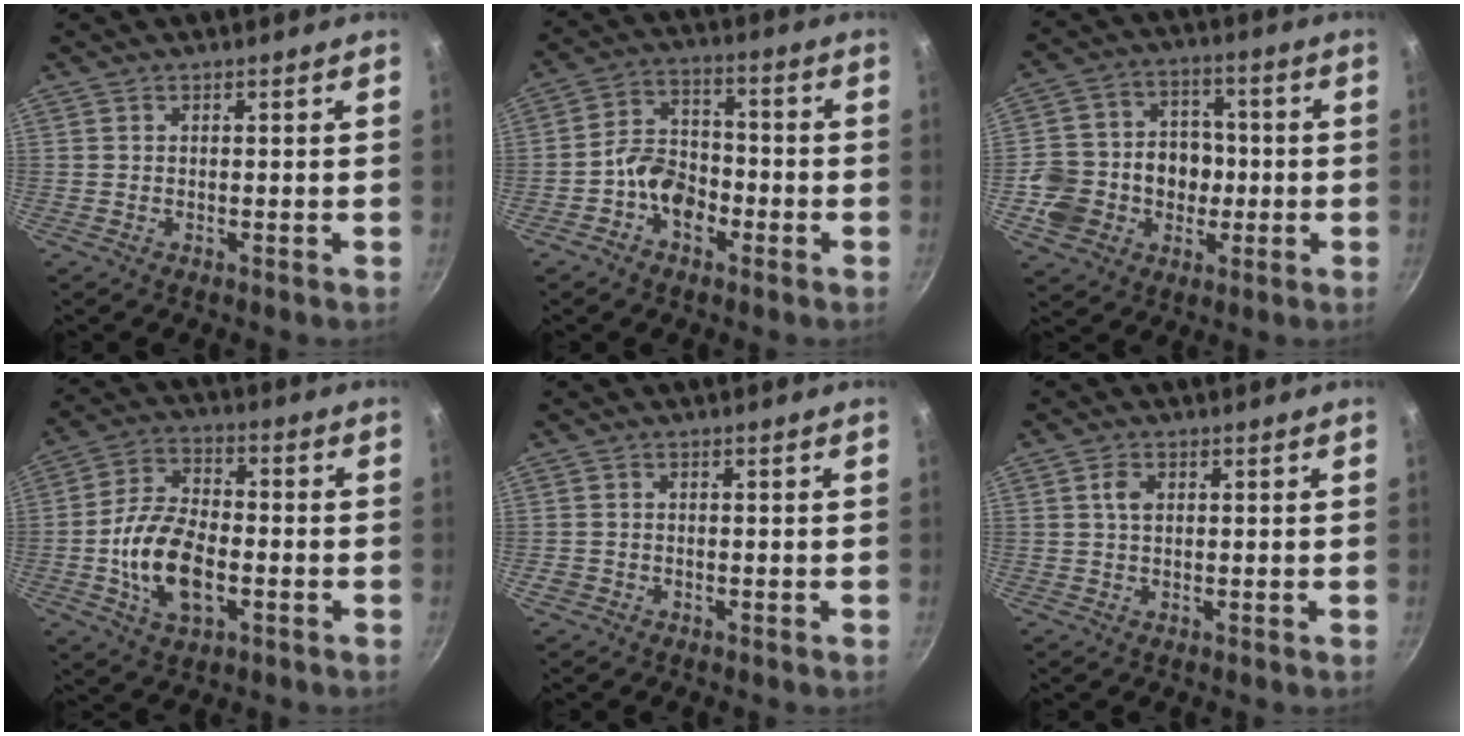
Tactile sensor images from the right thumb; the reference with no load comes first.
{"total": 8.3, "force": [-3.3, 5.8, 4.9], "torque": [-0.055, 0.041, -0.067]}
{"total": 14.3, "force": [-2.5, 12.4, 6.5], "torque": [-0.090, 0.038, -0.042]}
{"total": 14.1, "force": [-3.2, 7.9, 11.2], "torque": [-0.200, 0.025, -0.063]}
{"total": 1.5, "force": [-0.7, 1.2, 0.5], "torque": [-0.012, 0.004, -0.009]}
{"total": 2.5, "force": [0.6, 1.6, 1.8], "torque": [-0.029, 0.002, 0.010]}